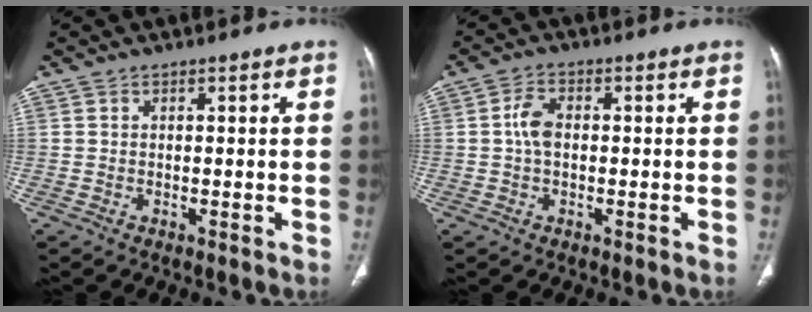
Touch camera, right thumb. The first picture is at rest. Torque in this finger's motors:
{"motor_torque": [0.86, 0.66, 0.66, -0.33, 0.01]}